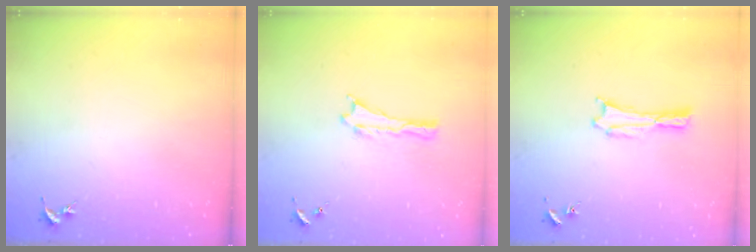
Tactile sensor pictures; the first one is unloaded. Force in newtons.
{"total": 0.0}
{"total": 0.7, "press": 0.7, "slide": 0.1}